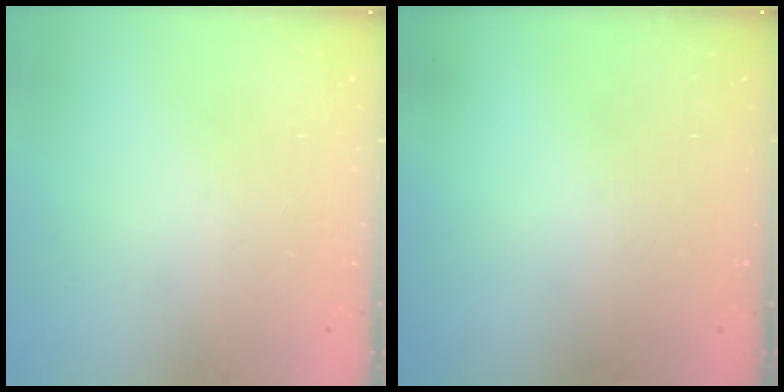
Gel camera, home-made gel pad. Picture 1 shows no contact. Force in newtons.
{"total": 0.0}